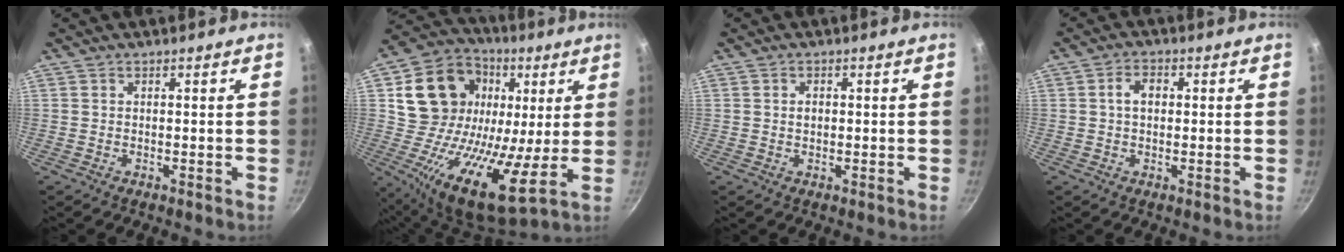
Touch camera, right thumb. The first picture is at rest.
{"total": 23.3, "force": [5.5, 15.8, 16.2], "torque": [-0.276, -0.017, 0.081]}
{"total": 1.7, "force": [0.2, 1.2, 1.2], "torque": [-0.016, 0.004, 0.003]}
{"total": 3.9, "force": [0.5, 2.7, 2.8], "torque": [-0.037, 0.011, 0.003]}